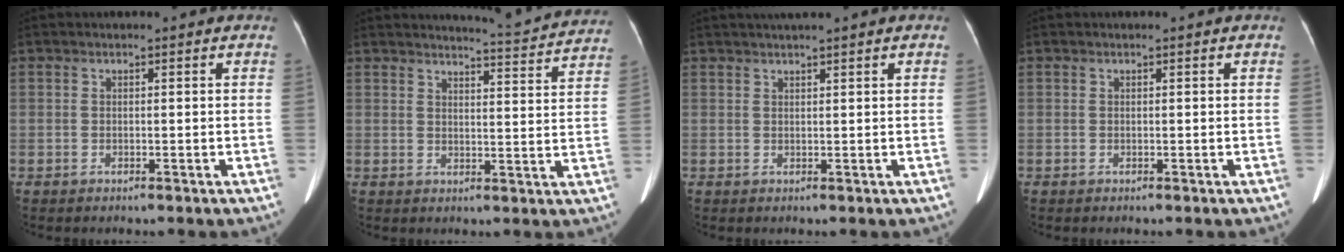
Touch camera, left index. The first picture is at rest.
{"total": 9.9, "force": [9.8, -0.7, 1.2], "torque": [-0.026, -0.030, 0.110]}
{"total": 3.6, "force": [2.9, -0.3, 2.2], "torque": [-0.031, 0.031, 0.048]}
{"total": 0.0}